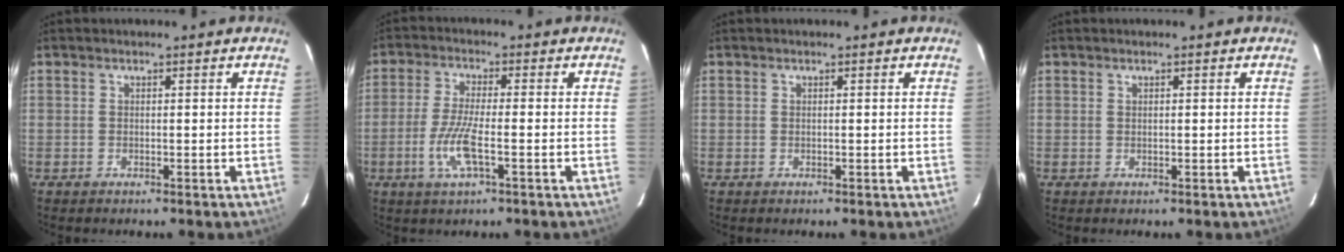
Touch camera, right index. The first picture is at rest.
{"total": 7.3, "force": [-2.5, 1.1, 6.7], "torque": [-0.144, -0.006, -0.051]}
{"total": 0.0}
{"total": 0.0}